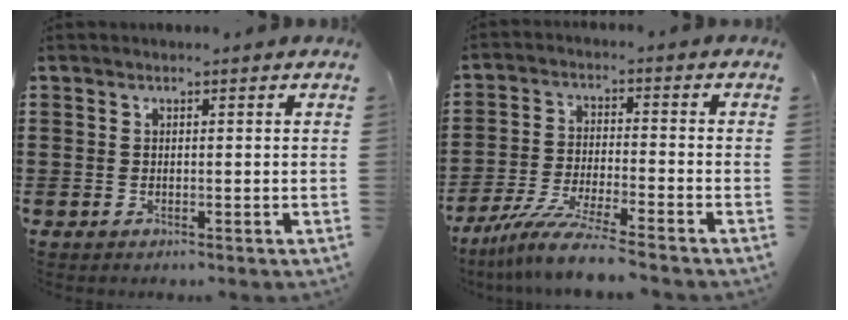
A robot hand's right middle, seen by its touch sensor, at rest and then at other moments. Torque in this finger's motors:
{"motor_torque": [1.35, -0.79, 0.21, 0.21]}